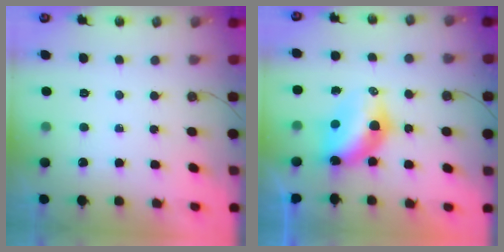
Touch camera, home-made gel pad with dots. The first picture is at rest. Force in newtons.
{"total": 9.6, "press": 9.5, "slide": 0.9}